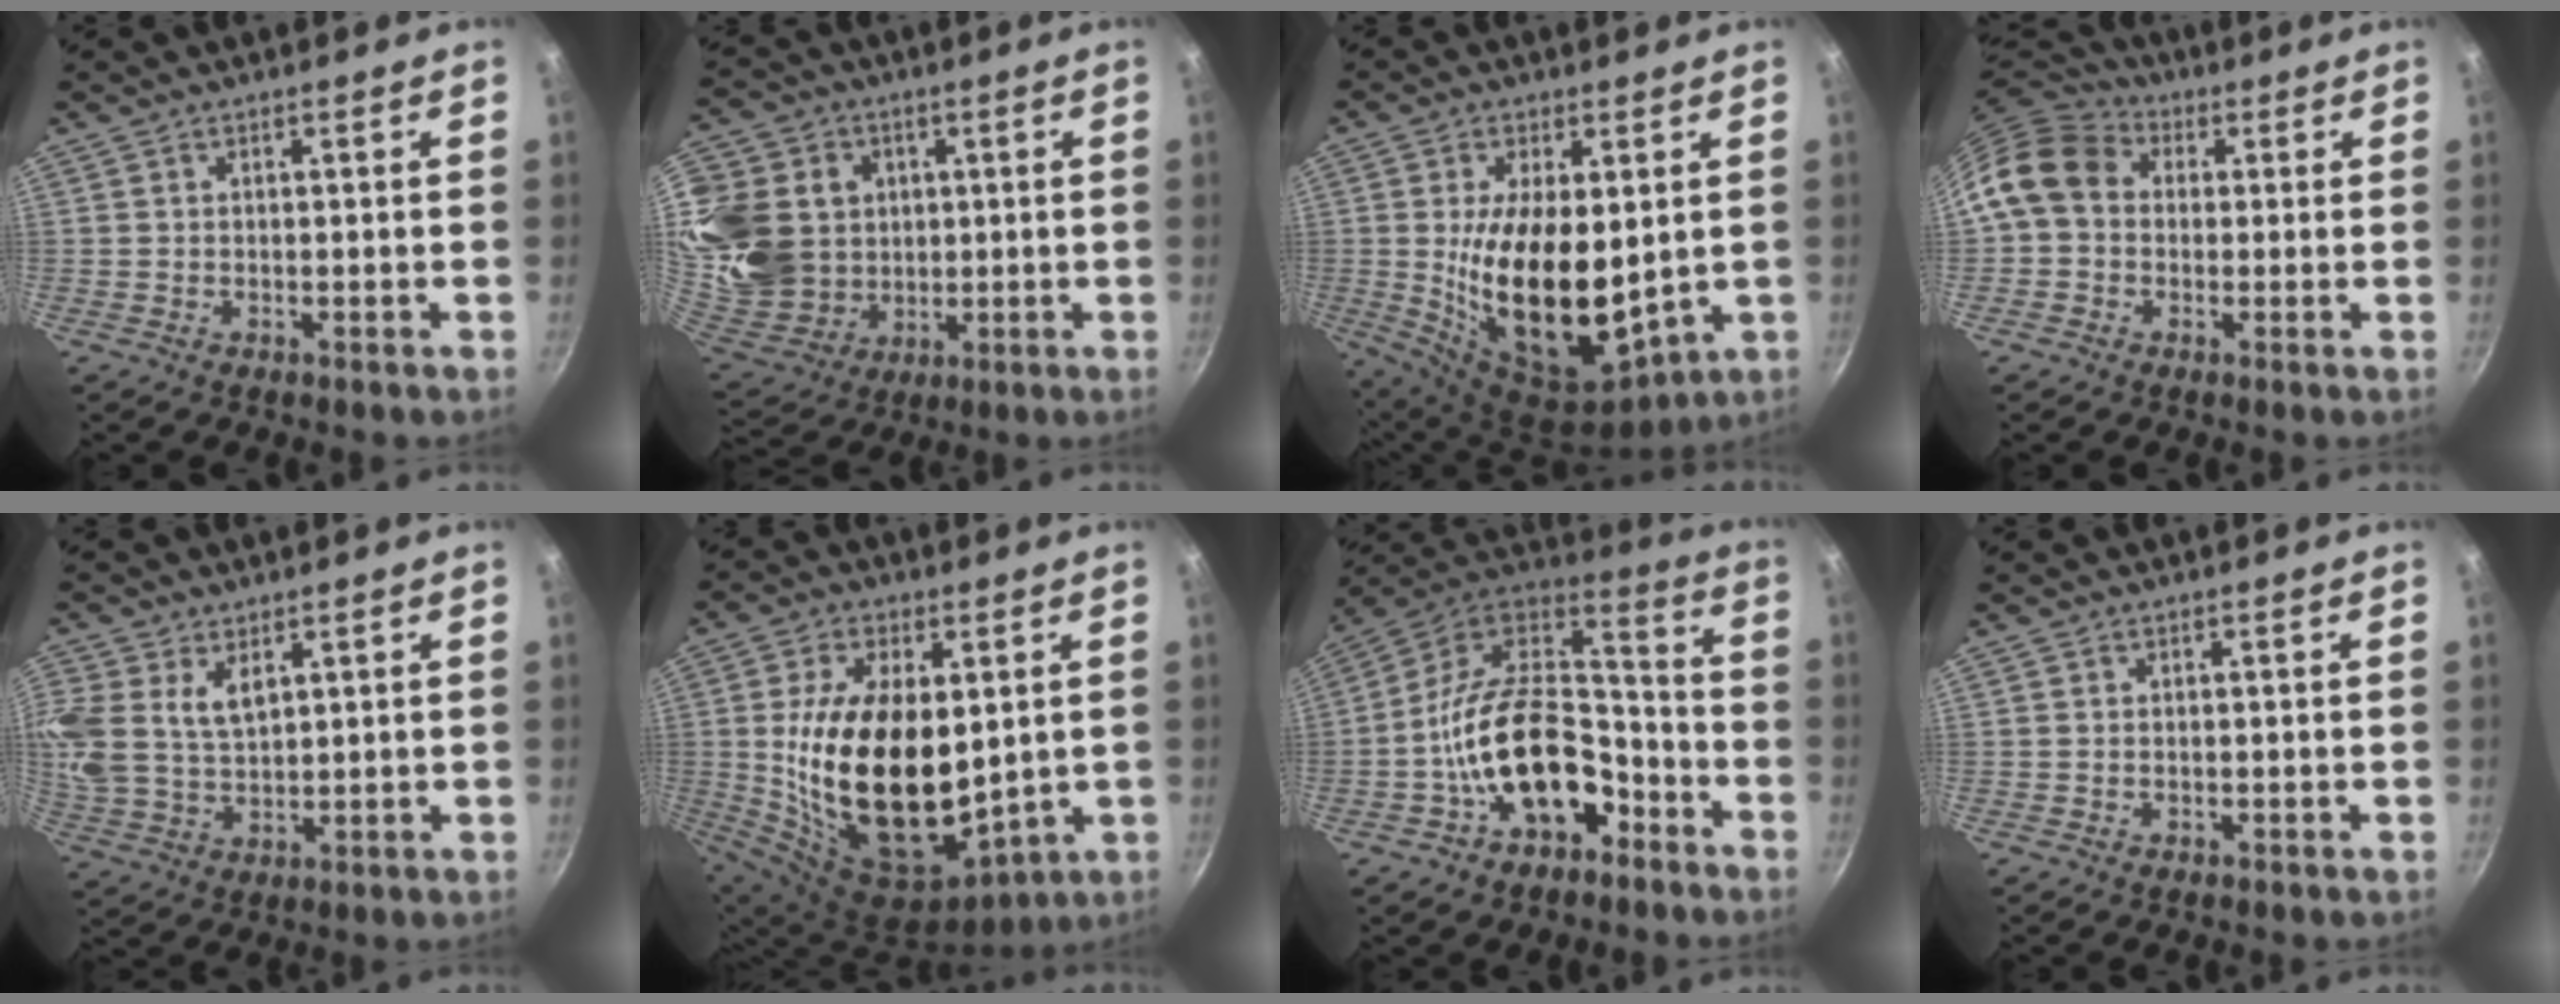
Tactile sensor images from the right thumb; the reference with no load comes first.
{"total": 24.7, "force": [4.4, 20.7, 12.6], "torque": [-0.284, -0.001, 0.098]}
{"total": 19.4, "force": [0.9, 9.9, 16.7], "torque": [-0.284, -0.031, 0.032]}
{"total": 11.0, "force": [1.4, 9.0, 6.2], "torque": [-0.089, 0.026, 0.004]}
{"total": 12.6, "force": [5.0, 8.4, 8.0], "torque": [-0.191, 0.001, 0.106]}
{"total": 23.9, "force": [2.0, 13.5, 19.5], "torque": [-0.340, -0.028, 0.052]}
{"total": 21.1, "force": [-8.5, 12.8, 14.5], "torque": [-0.211, 0.082, -0.151]}
{"total": 0.0}